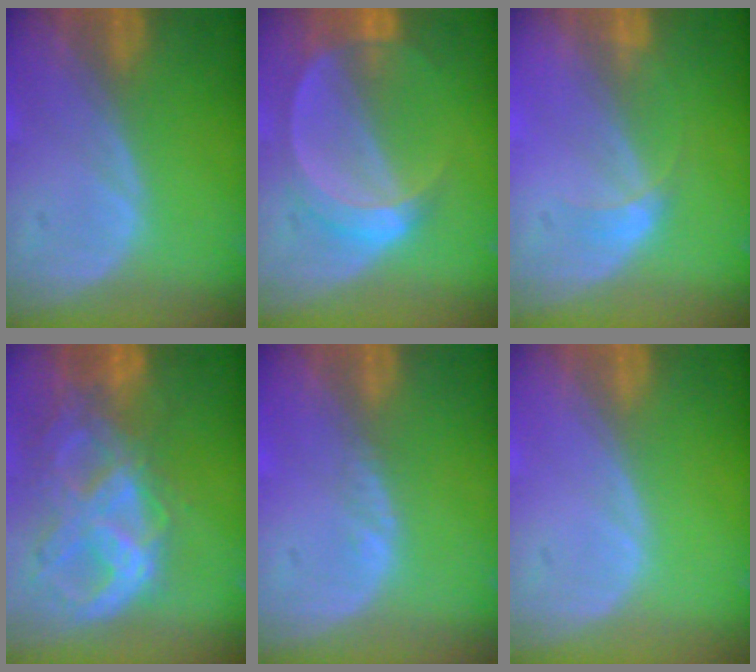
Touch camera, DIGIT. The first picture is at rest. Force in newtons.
{"total": 5.7, "press": 5.2, "slide": 2.4}
{"total": 1.7, "press": 1.7, "slide": 0.2}
{"total": 10.8, "press": 9.1, "slide": 5.7}
{"total": 0.8, "press": 0.7, "slide": 0.5}
{"total": 0.0}